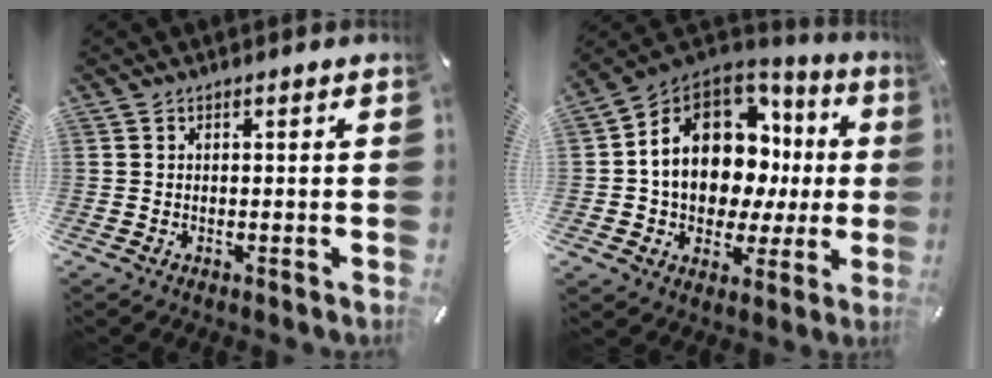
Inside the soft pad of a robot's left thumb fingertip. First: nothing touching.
{"total": 15.5, "force": [3.1, 11.6, 9.9], "torque": [-0.175, -0.026, 0.053]}